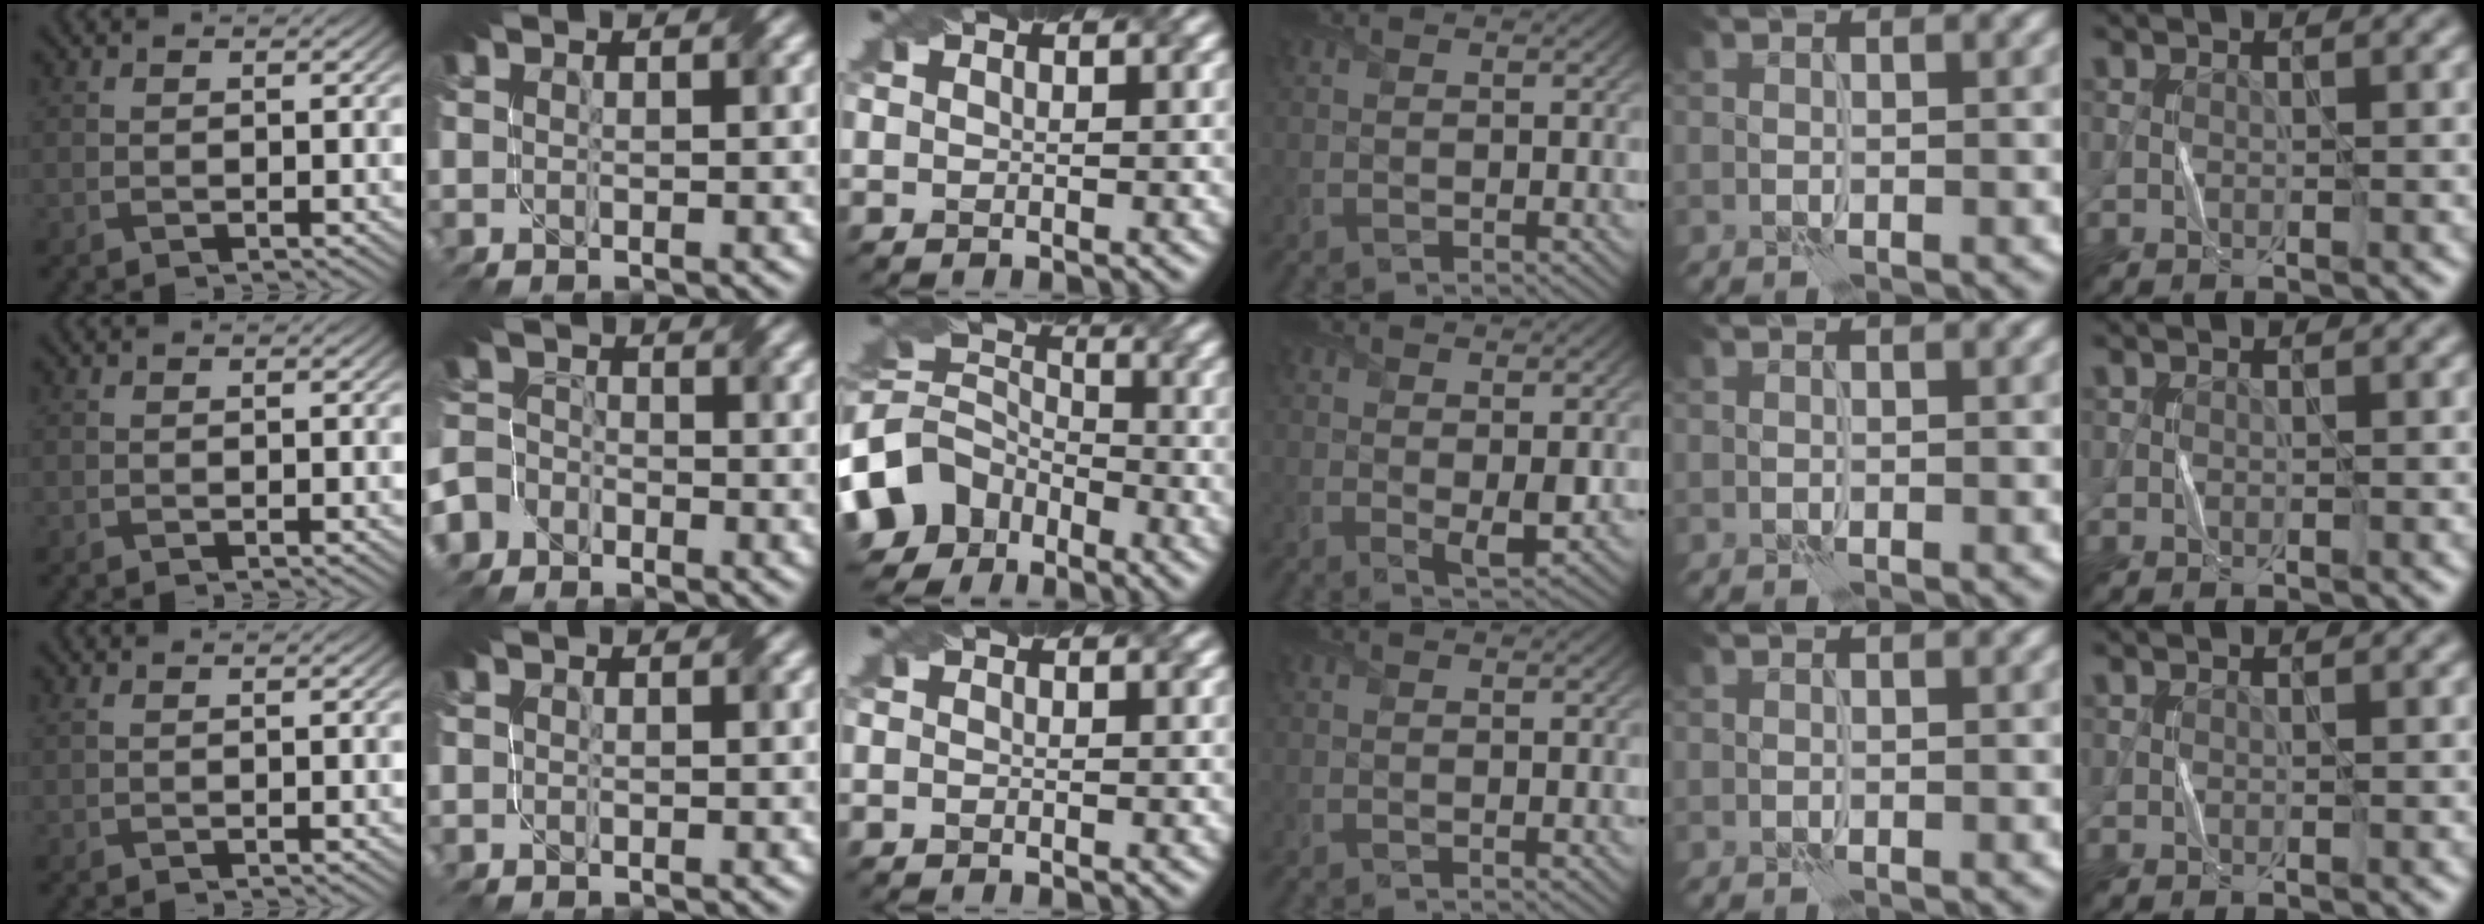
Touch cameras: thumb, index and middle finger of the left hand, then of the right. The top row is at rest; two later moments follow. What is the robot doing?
{"motion": "fold", "object": "paper"}